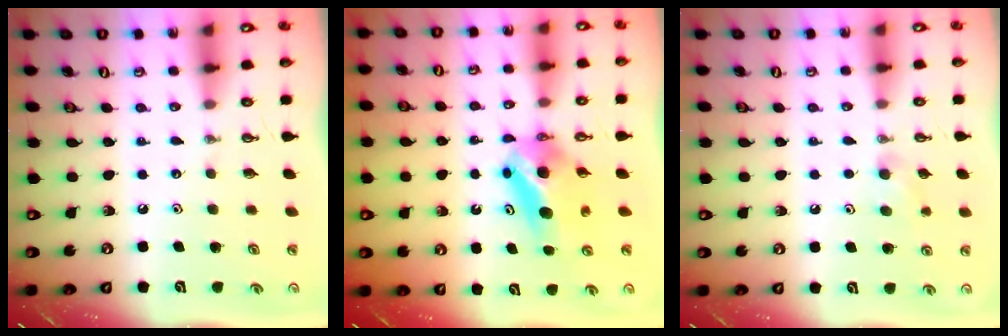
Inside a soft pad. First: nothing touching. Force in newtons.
{"total": 6.7, "press": 6.3, "slide": 2.4}
{"total": 7.3, "press": 6.4, "slide": 3.7}